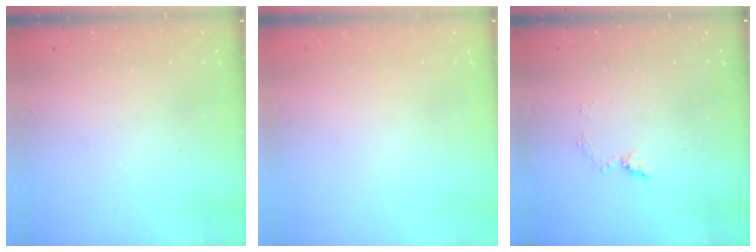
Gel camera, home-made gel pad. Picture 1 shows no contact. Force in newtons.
{"total": 0.0}
{"total": 6.4, "press": 6.4, "slide": 0.7}